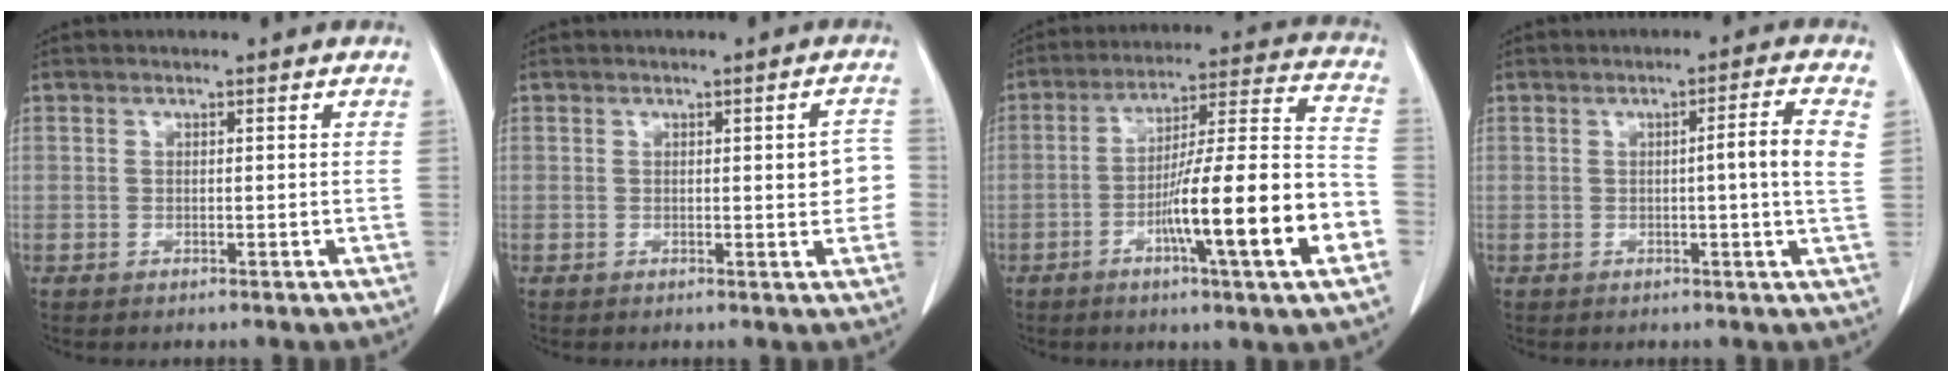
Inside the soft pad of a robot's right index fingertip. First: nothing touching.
{"total": 3.9, "force": [-0.1, 1.0, 3.8], "torque": [-0.034, 0.005, -0.005]}
{"total": 18.3, "force": [-6.4, 0.3, 17.2], "torque": [-0.253, 0.006, -0.098]}
{"total": 4.9, "force": [0.5, -0.7, 4.8], "torque": [-0.068, 0.000, 0.006]}